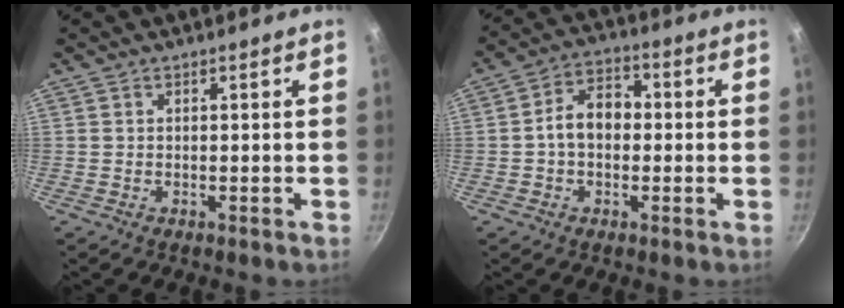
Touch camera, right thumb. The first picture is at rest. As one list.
[{"total": 8.2, "force": [-0.3, 5.9, 5.7], "torque": [-0.061, 0.027, -0.017]}]